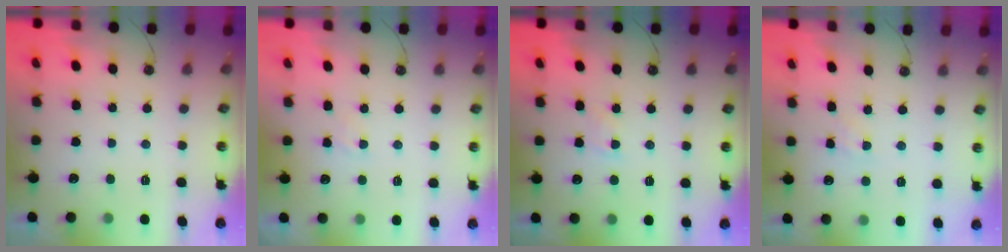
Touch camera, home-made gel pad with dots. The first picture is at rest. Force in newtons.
{"total": 3.8, "press": 3.8, "slide": 0.5}
{"total": 3.1, "press": 3.1, "slide": 0.5}
{"total": 2.4, "press": 2.4, "slide": 0.4}